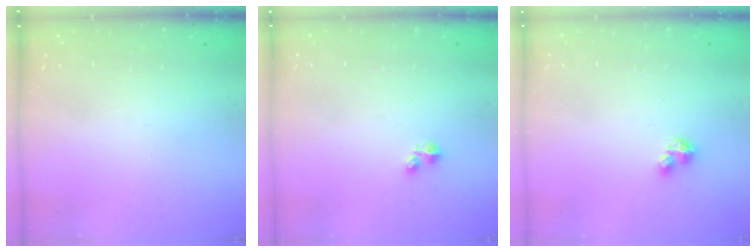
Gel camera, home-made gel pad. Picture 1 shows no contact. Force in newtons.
{"total": 2.4, "press": 2.4, "slide": 0.3}
{"total": 2.8, "press": 2.8, "slide": 0.2}